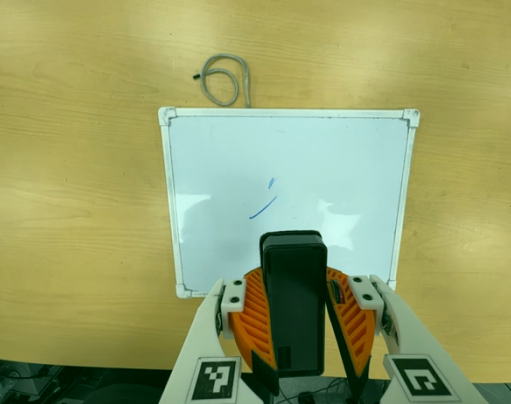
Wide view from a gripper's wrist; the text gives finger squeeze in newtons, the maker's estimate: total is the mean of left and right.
{"total": 10.9, "left": 10.6, "right": 11.2}